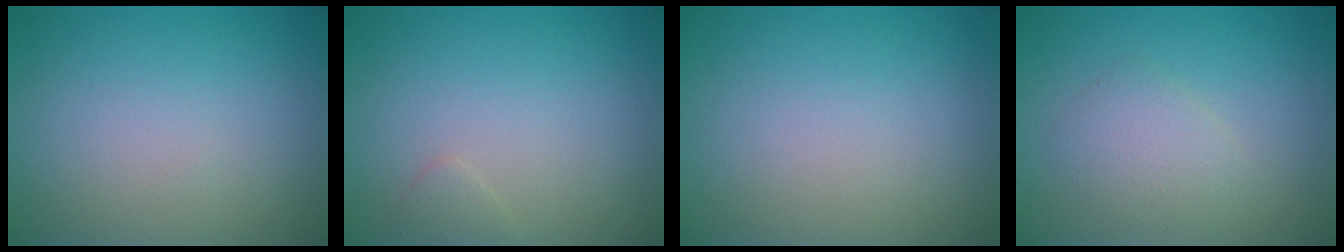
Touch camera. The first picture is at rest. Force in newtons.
{"total": 0.8, "press": 0.8, "slide": 0.1}
{"total": 0.0}
{"total": 2.3, "press": 2.3, "slide": 0.0}